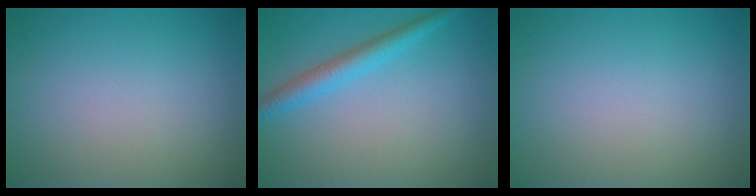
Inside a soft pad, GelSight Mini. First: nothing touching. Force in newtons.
{"total": 2.7, "press": 2.7, "slide": 0.2}
{"total": 0.0}